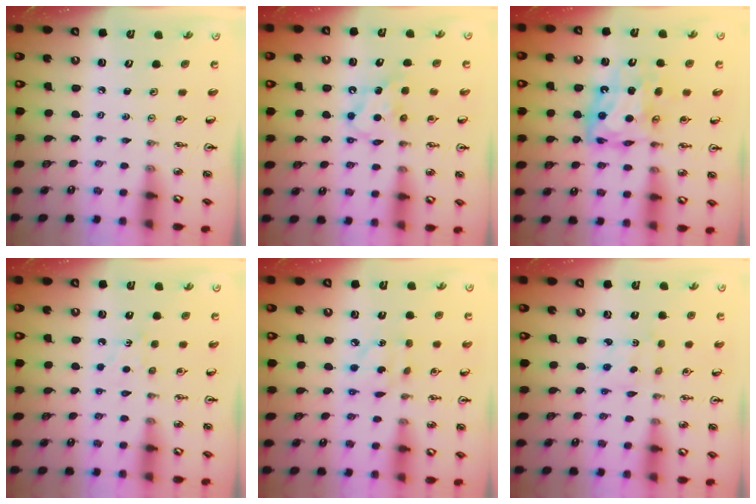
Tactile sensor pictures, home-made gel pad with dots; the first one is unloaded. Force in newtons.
{"total": 6.1, "press": 6.1, "slide": 0.2}
{"total": 10.8, "press": 10.7, "slide": 0.9}
{"total": 4.6, "press": 4.6, "slide": 0.5}
{"total": 4.3, "press": 4.3, "slide": 0.5}
{"total": 1.5, "press": 1.3, "slide": 0.7}